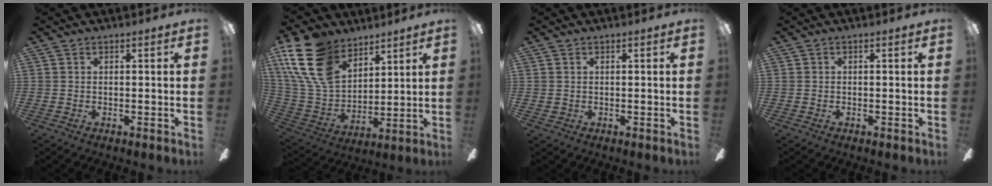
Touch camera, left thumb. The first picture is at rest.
{"total": 20.0, "force": [11.5, 12.2, 10.8], "torque": [-0.259, -0.045, 0.218]}
{"total": 1.0, "force": [0.6, 0.7, 0.2], "torque": [-0.006, 0.003, 0.011]}
{"total": 0.0}